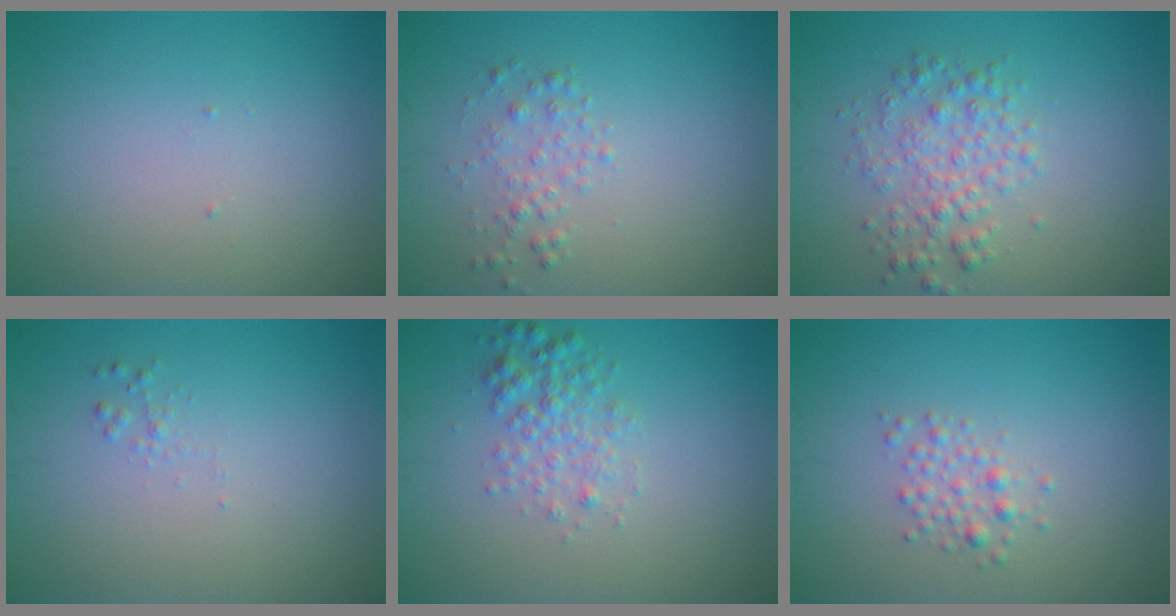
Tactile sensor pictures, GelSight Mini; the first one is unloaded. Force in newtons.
{"total": 1.6, "press": 1.6, "slide": 0.0}
{"total": 3.2, "press": 3.2, "slide": 0.0}
{"total": 0.6, "press": 0.6, "slide": 0.0}
{"total": 2.5, "press": 2.5, "slide": 0.0}
{"total": 1.7, "press": 1.7, "slide": 0.0}